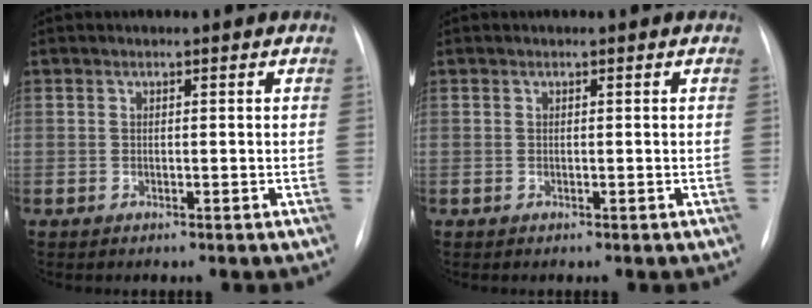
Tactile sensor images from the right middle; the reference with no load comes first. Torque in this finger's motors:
{"motor_torque": [0.00, 0.00, 0.00, 0.00]}